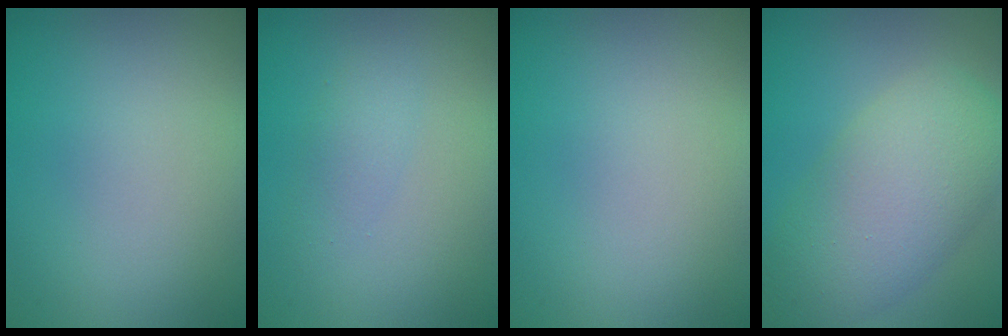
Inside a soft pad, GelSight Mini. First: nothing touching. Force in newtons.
{"total": 1.7, "press": 1.7, "slide": 0.1}
{"total": 0.0}
{"total": 7.8, "press": 7.8, "slide": 0.3}